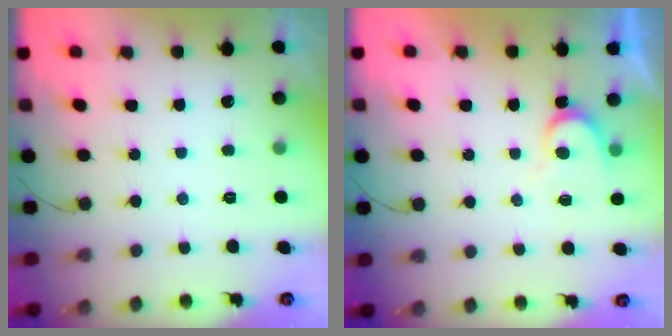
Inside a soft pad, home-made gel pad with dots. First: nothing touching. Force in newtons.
{"total": 6.9, "press": 6.9, "slide": 0.4}